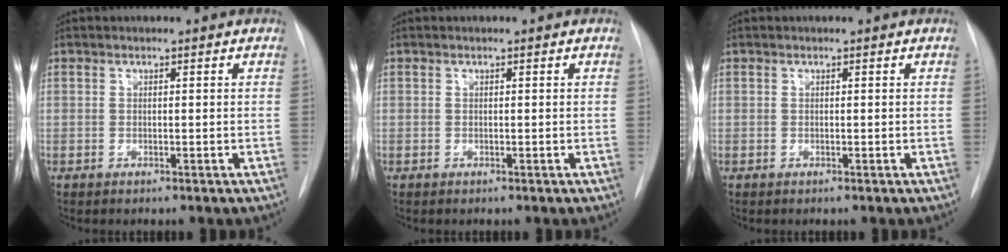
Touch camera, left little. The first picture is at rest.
{"total": 0.0}
{"total": 0.0}